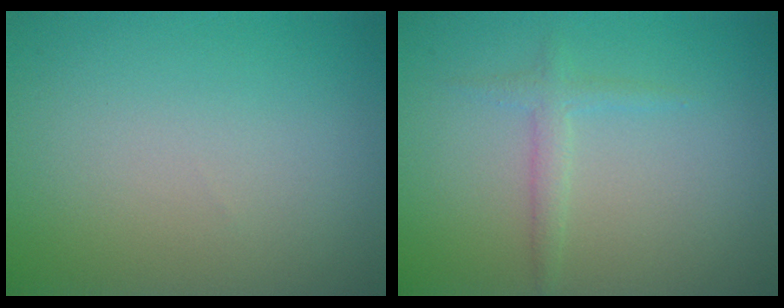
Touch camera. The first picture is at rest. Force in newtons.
{"total": 1.5, "press": 1.5, "slide": 0.0}